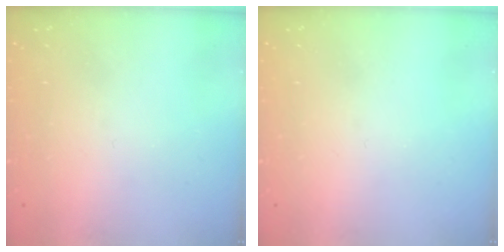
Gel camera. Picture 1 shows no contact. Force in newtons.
{"total": 0.0}